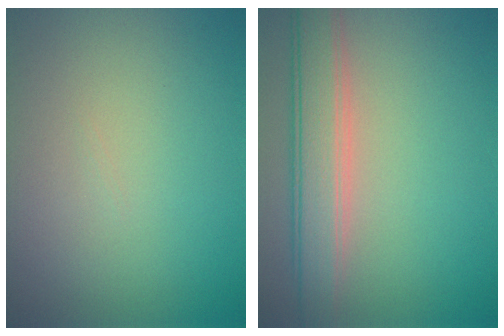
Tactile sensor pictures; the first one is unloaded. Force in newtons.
{"total": 5.0, "press": 5.0, "slide": 0.2}